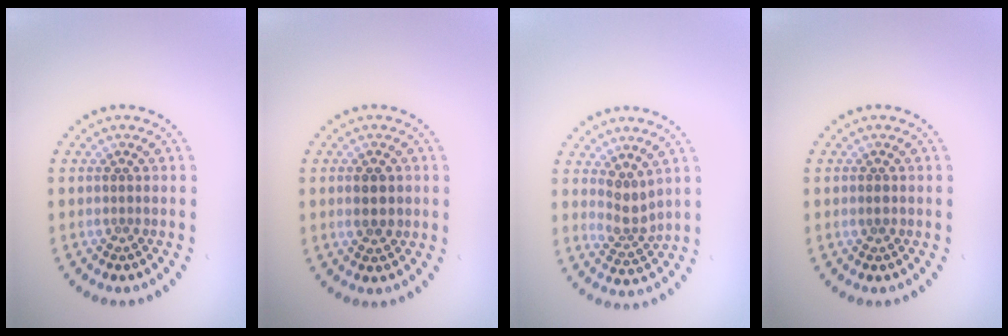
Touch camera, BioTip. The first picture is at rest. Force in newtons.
{"total": 2.2, "press": 2.1, "slide": 0.1}
{"total": 2.3, "press": 1.7, "slide": 1.6}
{"total": 0.9, "press": 0.9, "slide": 0.3}